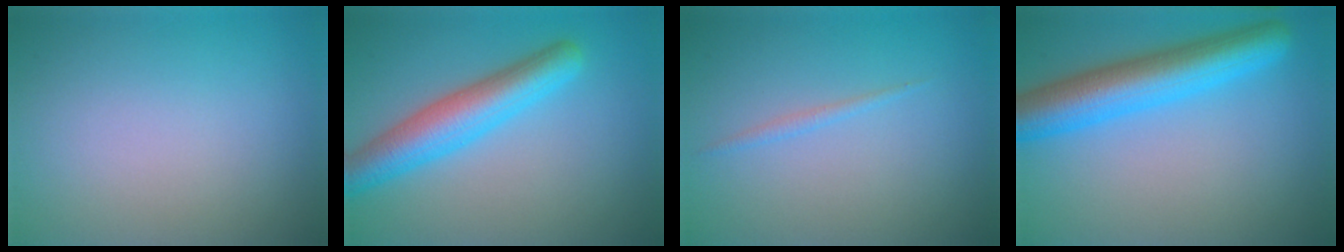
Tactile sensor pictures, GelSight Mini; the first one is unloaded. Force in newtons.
{"total": 5.7, "press": 5.7, "slide": 0.2}
{"total": 0.8, "press": 0.8, "slide": 0.1}
{"total": 7.5, "press": 7.5, "slide": 0.3}